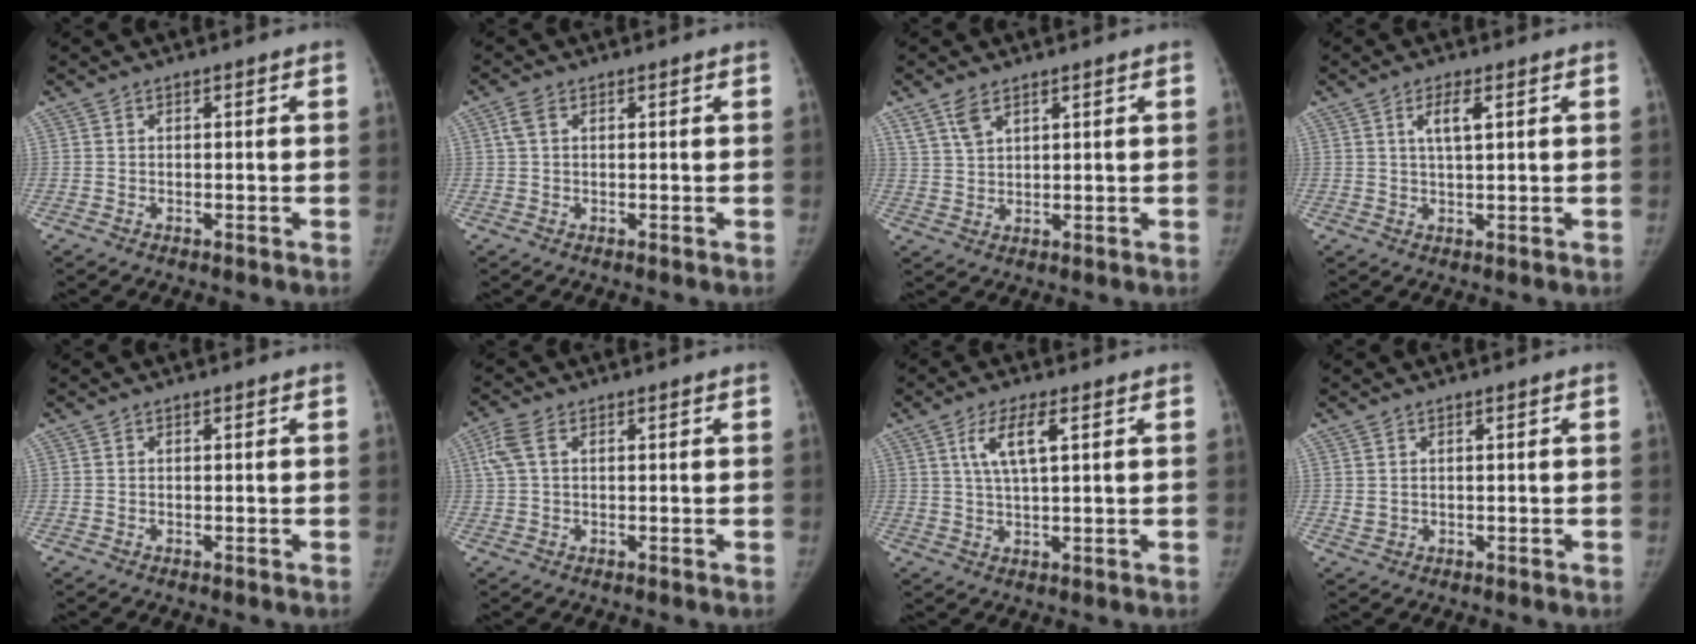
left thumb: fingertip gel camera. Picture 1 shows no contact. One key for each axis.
{"total": 2.2, "fx": 0.7, "fy": 1.3, "fz": 1.6, "tx": -0.038, "ty": 0.010, "tz": 0.015}
{"total": 4.1, "fx": 2.7, "fy": 2.0, "fz": 2.3, "tx": -0.041, "ty": -0.009, "tz": 0.061}
{"total": 3.9, "fx": 1.5, "fy": 1.1, "fz": 3.4, "tx": -0.061, "ty": -0.002, "tz": 0.029}
{"total": 0.0}
{"total": 3.9, "fx": 1.1, "fy": 2.3, "fz": 2.9, "tx": -0.085, "ty": 0.017, "tz": 0.024}
{"total": 6.1, "fx": 2.2, "fy": 1.6, "fz": 5.4, "tx": -0.108, "ty": -0.002, "tz": 0.046}
{"total": 1.3, "fx": 0.3, "fy": 1.1, "fz": 0.7, "tx": -0.009, "ty": -0.001, "tz": 0.012}